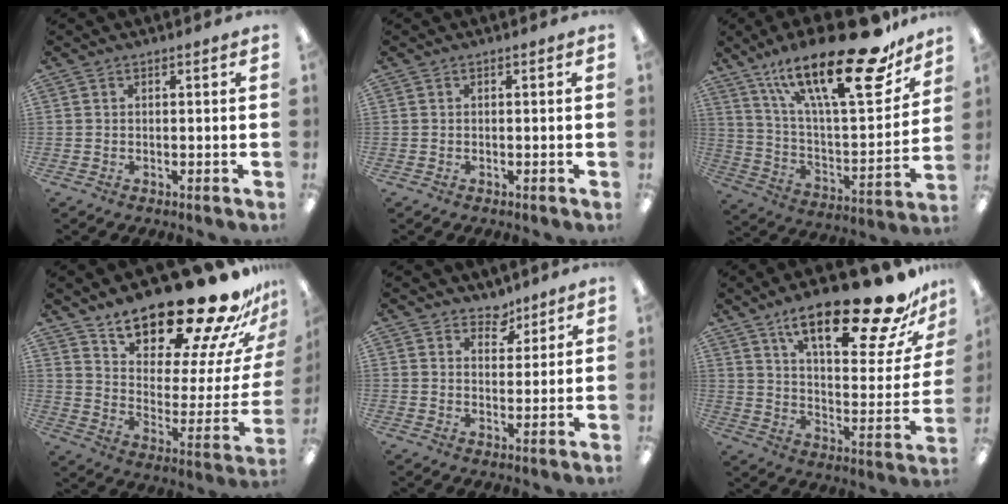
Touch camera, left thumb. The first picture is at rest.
{"total": 0.0}
{"total": 28.3, "force": [17.7, 8.5, 20.4], "torque": [-0.330, -0.106, 0.292]}
{"total": 27.1, "force": [21.4, 8.0, 14.6], "torque": [-0.201, -0.164, 0.355]}
{"total": 5.2, "force": [4.1, 2.9, 0.9], "torque": [0.000, -0.027, 0.071]}
{"total": 25.3, "force": [17.7, 7.0, 16.6], "torque": [-0.245, -0.117, 0.283]}